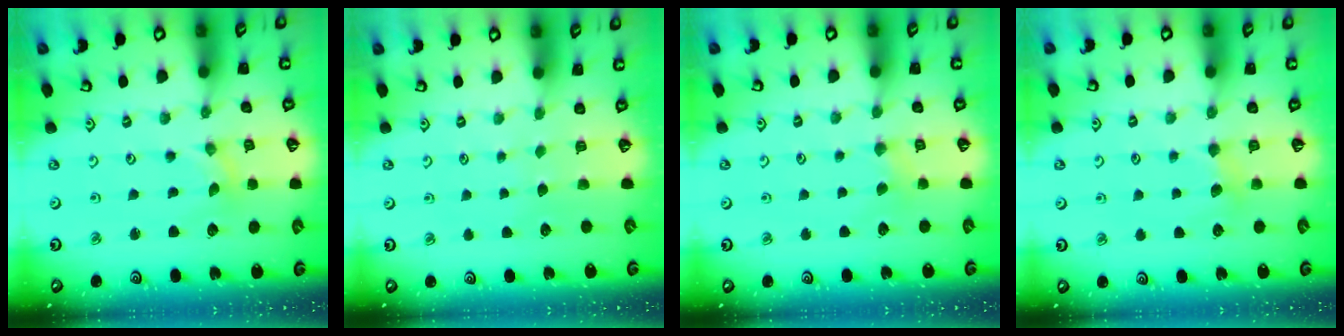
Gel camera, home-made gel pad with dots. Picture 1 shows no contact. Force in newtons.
{"total": 0.0}
{"total": 2.1, "press": 2.0, "slide": 0.4}
{"total": 3.9, "press": 3.9, "slide": 0.6}